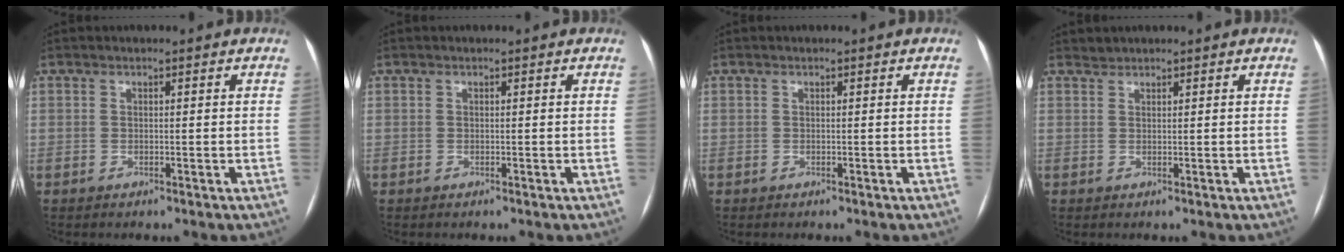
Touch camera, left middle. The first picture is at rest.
{"total": 0.0}
{"total": 0.0}
{"total": 0.9, "force": [0.8, 0.2, -0.2], "torque": [0.000, 0.004, 0.015]}